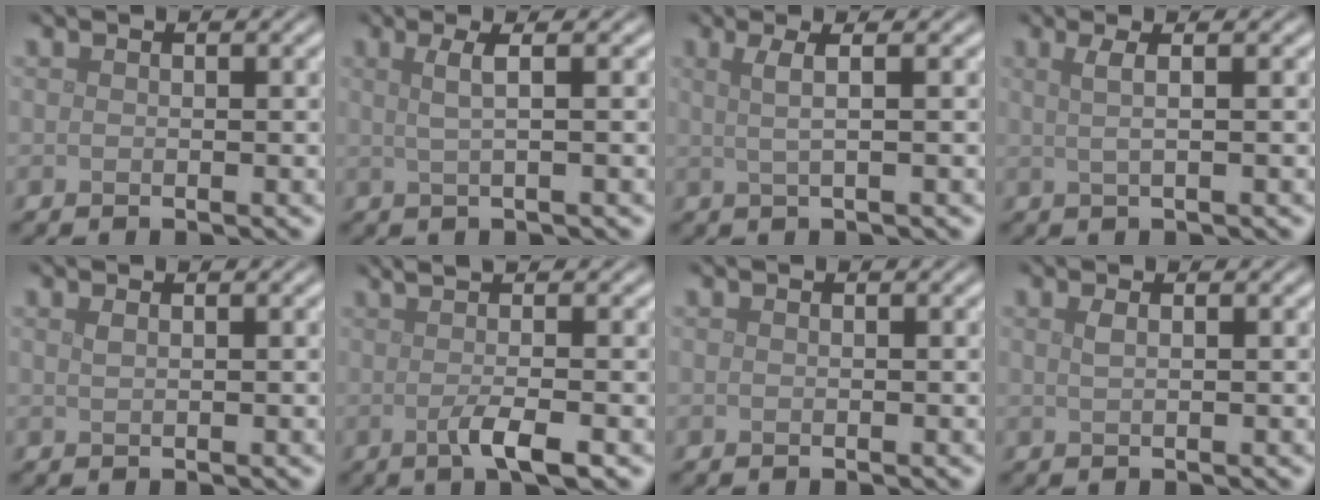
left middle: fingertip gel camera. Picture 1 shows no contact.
{"total": 2.4, "force": [0.6, 0.7, 2.3], "torque": [-0.038, 0.004, 0.005]}
{"total": 2.8, "force": [0.9, 0.8, 2.5], "torque": [-0.041, 0.003, 0.001]}
{"total": 2.5, "force": [0.9, 0.8, 2.2], "torque": [-0.033, 0.000, -0.001]}
{"total": 0.8, "force": [0.4, 0.3, 0.6], "torque": [-0.006, 0.003, 0.006]}
{"total": 4.7, "force": [-0.1, 1.2, 4.6], "torque": [-0.063, 0.004, -0.005]}
{"total": 0.0}
{"total": 1.1, "force": [0.4, 0.5, 1.0], "torque": [-0.012, 0.004, 0.005]}